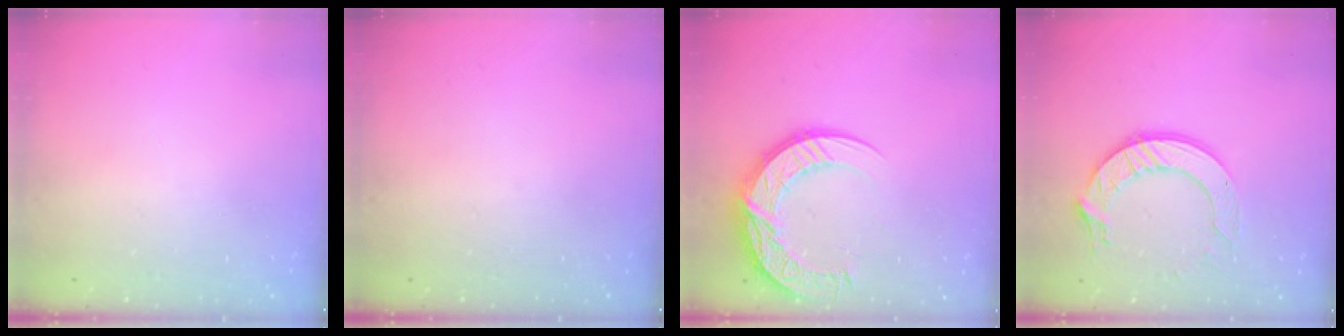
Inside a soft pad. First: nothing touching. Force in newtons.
{"total": 0.0}
{"total": 18.4, "press": 18.4, "slide": 1.0}
{"total": 11.8, "press": 11.8, "slide": 1.1}